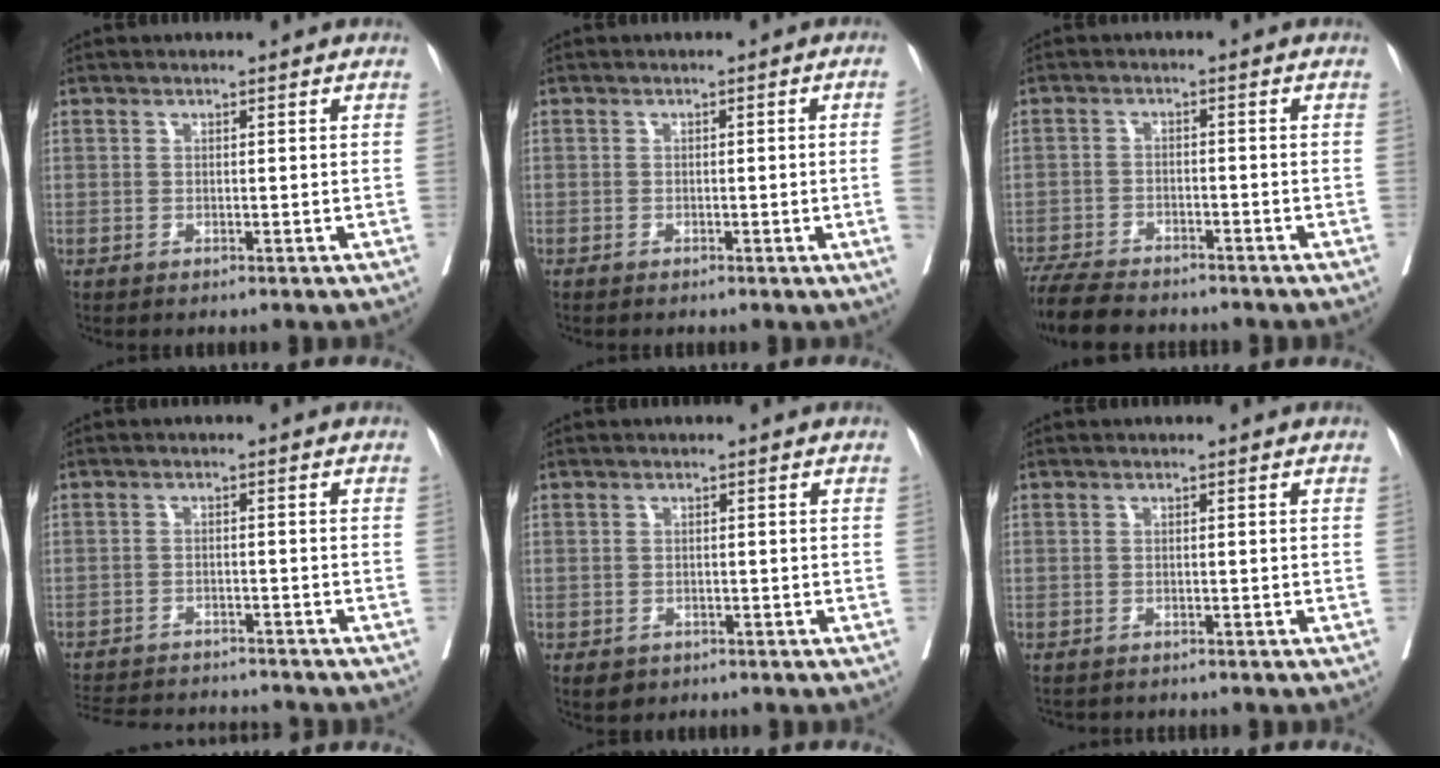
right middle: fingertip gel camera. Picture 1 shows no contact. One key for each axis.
{"total": 3.0, "fx": -0.5, "fy": -1.0, "fz": 2.8, "tx": -0.039, "ty": 0.000, "tz": -0.004}
{"total": 9.6, "fx": -8.5, "fy": 2.0, "fz": 3.8, "tx": -0.062, "ty": -0.018, "tz": -0.141}
{"total": 13.8, "fx": -13.0, "fy": 2.5, "fz": 4.2, "tx": -0.092, "ty": -0.004, "tz": -0.179}
{"total": 2.9, "fx": -2.1, "fy": 1.8, "fz": 0.9, "tx": -0.013, "ty": -0.002, "tz": -0.028}
{"total": 3.0, "fx": -2.7, "fy": 0.9, "fz": 0.8, "tx": -0.015, "ty": -0.004, "tz": -0.038}